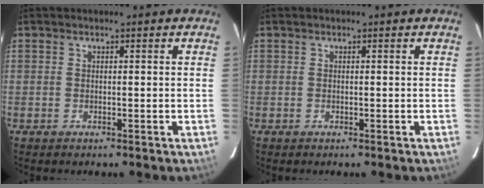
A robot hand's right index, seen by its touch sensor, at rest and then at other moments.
{"total": 0.0}